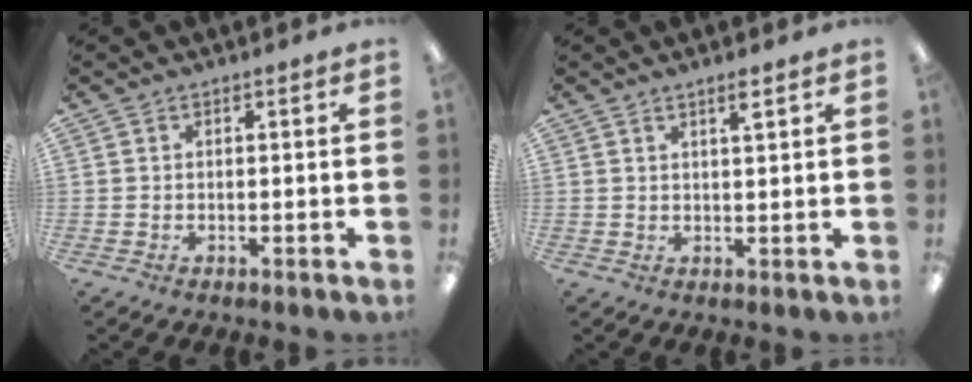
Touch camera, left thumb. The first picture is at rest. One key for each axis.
{"total": 2.6, "fx": 1.9, "fy": 0.1, "fz": 1.7, "tx": -0.031, "ty": -0.003, "tz": 0.031}